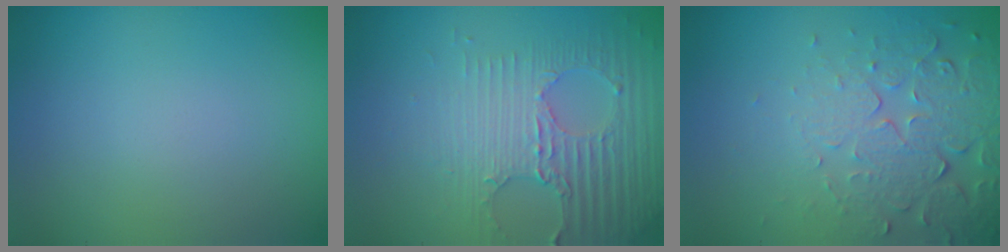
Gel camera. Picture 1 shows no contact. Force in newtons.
{"total": 3.5, "press": 3.4, "slide": 0.8}
{"total": 5.1, "press": 3.6, "slide": 3.6}